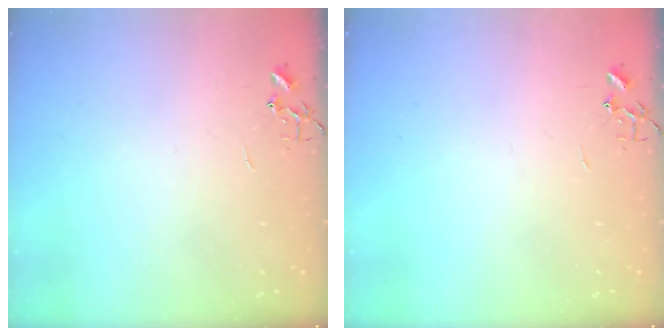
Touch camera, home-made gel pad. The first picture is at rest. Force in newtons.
{"total": 0.0}